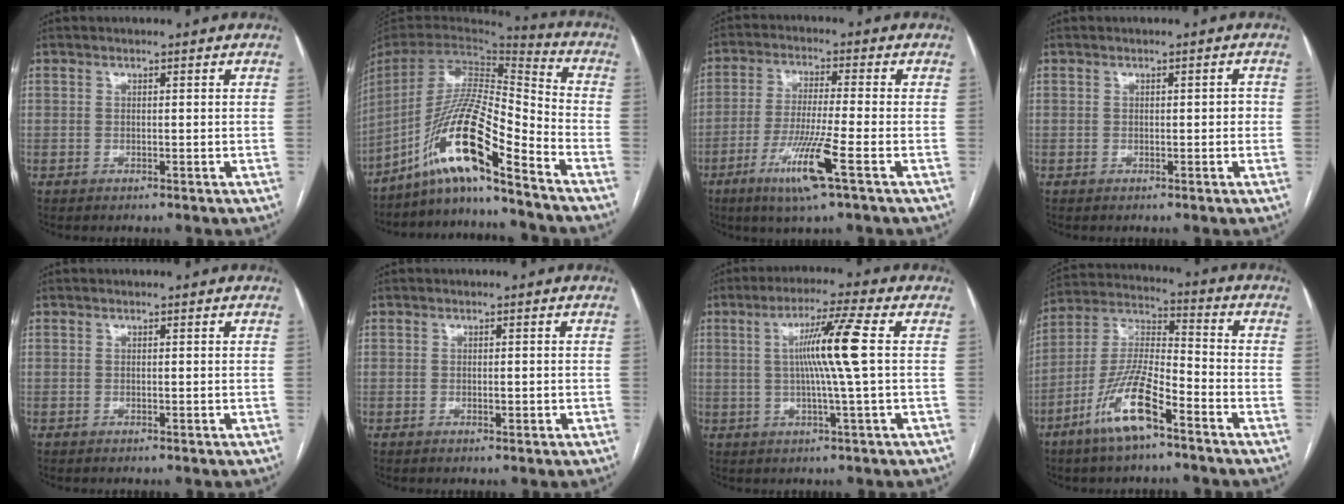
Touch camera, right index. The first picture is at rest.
{"total": 15.6, "force": [-11.0, 0.1, 11.1], "torque": [-0.212, 0.006, -0.202]}
{"total": 9.8, "force": [-4.5, -0.6, 8.7], "torque": [-0.170, -0.020, -0.087]}
{"total": 1.1, "force": [-0.1, 0.5, 1.0], "torque": [-0.008, 0.004, -0.003]}
{"total": 0.0}
{"total": 1.0, "force": [-0.2, 0.4, 0.9], "torque": [-0.013, -0.001, -0.001]}
{"total": 8.8, "force": [1.0, -1.7, 8.5], "torque": [-0.152, 0.003, 0.021]}
{"total": 10.4, "force": [-5.7, 2.4, 8.4], "torque": [-0.178, -0.005, -0.105]}